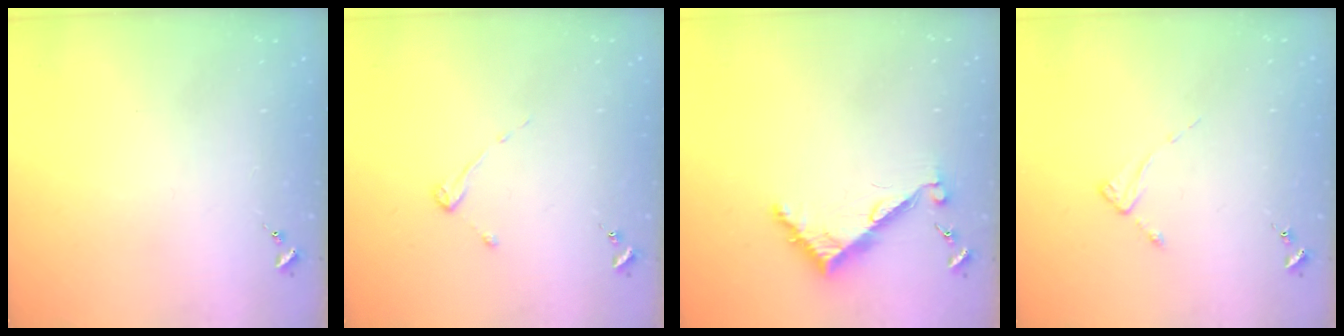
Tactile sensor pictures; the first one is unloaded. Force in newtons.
{"total": 2.7, "press": 2.7, "slide": 0.3}
{"total": 6.7, "press": 6.6, "slide": 0.6}
{"total": 2.0, "press": 2.0, "slide": 0.3}